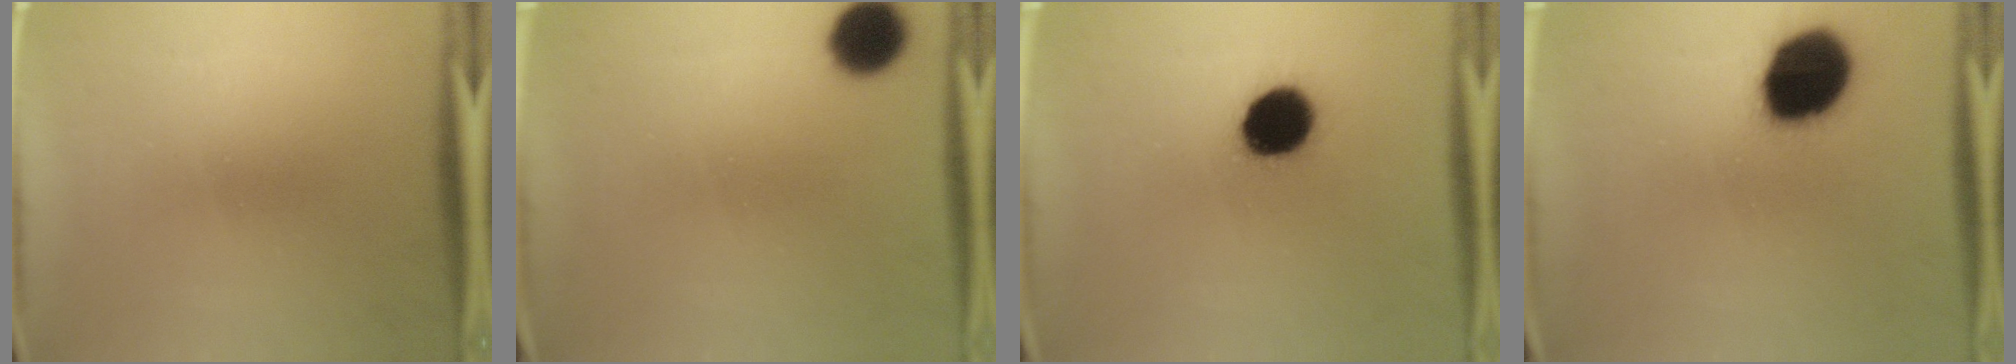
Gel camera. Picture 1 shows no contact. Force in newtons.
{"total": 8.7}
{"total": 11.8}
{"total": 17.1}